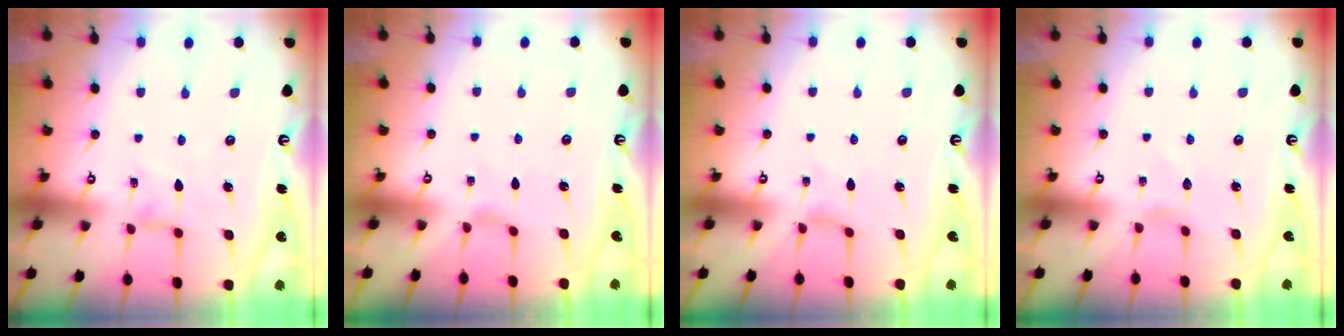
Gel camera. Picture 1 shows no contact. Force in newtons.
{"total": 0.0}
{"total": 0.0}
{"total": 0.8, "press": 0.8, "slide": 0.1}